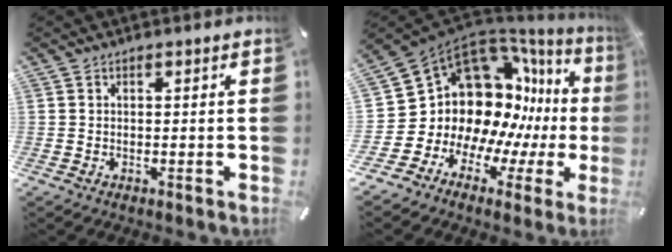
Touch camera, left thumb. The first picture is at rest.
{"total": 16.5, "force": [4.0, 13.4, 8.8], "torque": [-0.145, -0.100, 0.113]}